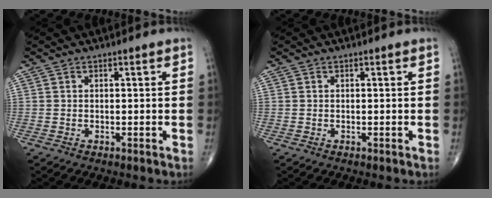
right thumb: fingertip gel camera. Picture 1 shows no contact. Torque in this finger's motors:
{"motor_torque": [-0.12, 0.12, -0.08, 0.09, 0.00]}